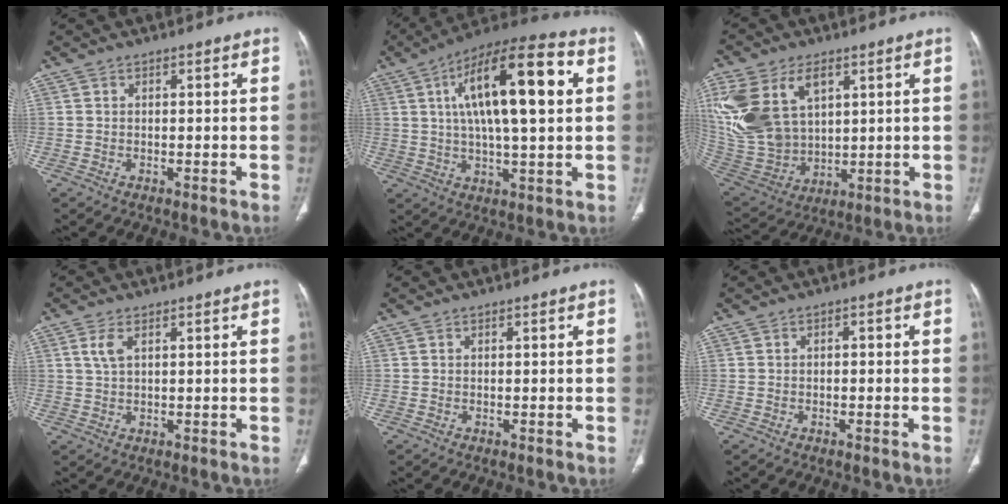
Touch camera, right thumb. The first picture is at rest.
{"total": 20.5, "force": [4.8, 6.5, 18.8], "torque": [-0.302, 0.015, 0.072]}
{"total": 21.8, "force": [7.7, 14.2, 14.6], "torque": [-0.323, -0.010, 0.167]}
{"total": 2.9, "force": [1.3, 1.2, 2.3], "torque": [-0.058, 0.005, 0.033]}
{"total": 0.0}
{"total": 1.2, "force": [0.0, 0.7, 1.0], "torque": [-0.010, 0.004, -0.004]}